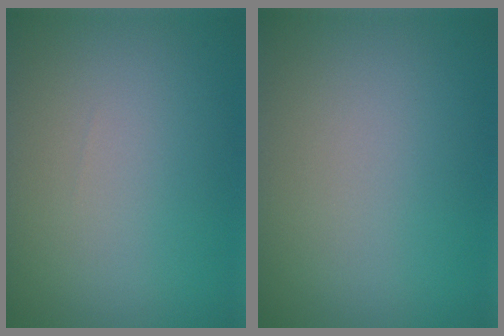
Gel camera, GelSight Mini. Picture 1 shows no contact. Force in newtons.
{"total": 0.0}